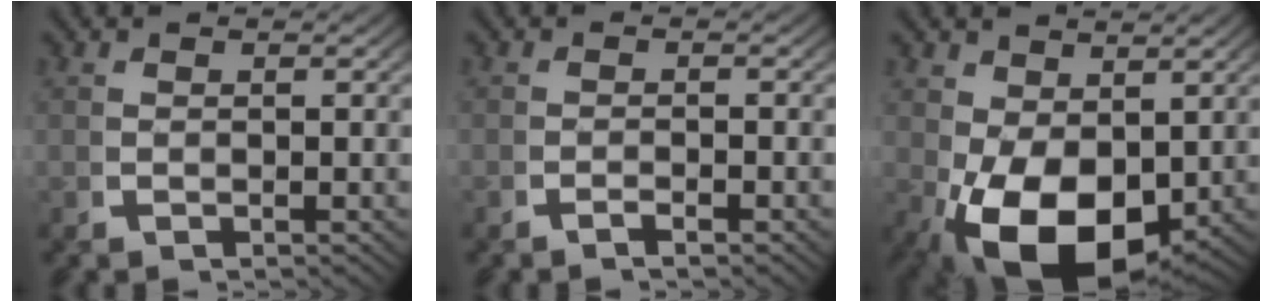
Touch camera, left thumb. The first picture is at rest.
{"total": 1.0, "force": [-0.8, 0.1, 0.5], "torque": [-0.010, 0.003, -0.022]}
{"total": 9.8, "force": [-1.7, 6.1, 7.4], "torque": [-0.149, -0.060, 0.008]}